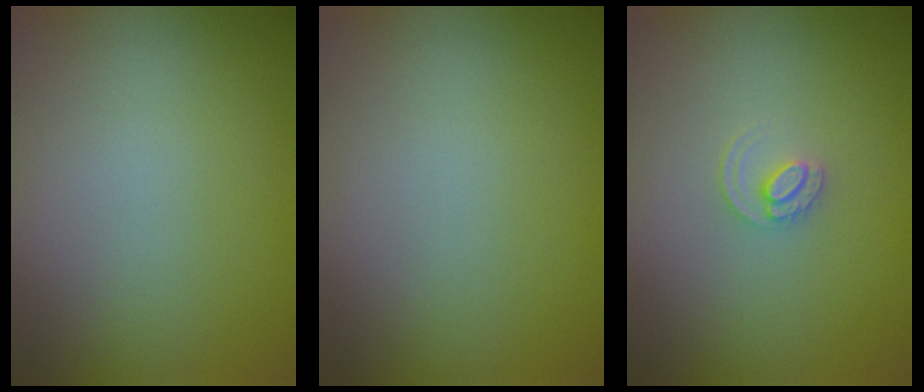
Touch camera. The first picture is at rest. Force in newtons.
{"total": 0.0}
{"total": 1.5, "press": 1.5, "slide": 0.2}